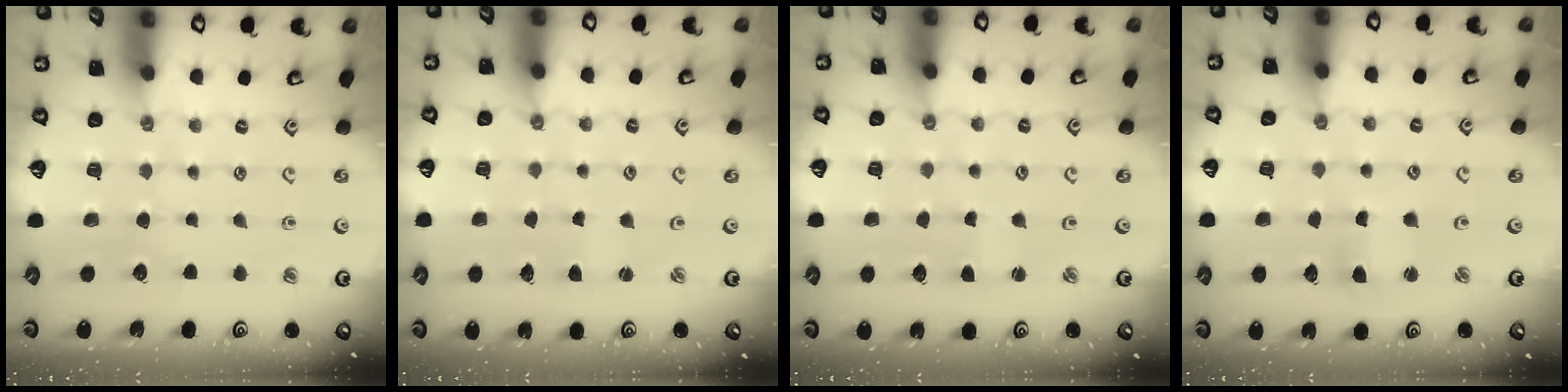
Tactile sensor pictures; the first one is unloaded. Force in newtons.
{"total": 1.1, "press": 1.1, "slide": 0.2}
{"total": 1.6, "press": 1.6, "slide": 0.3}
{"total": 2.4, "press": 2.3, "slide": 0.4}